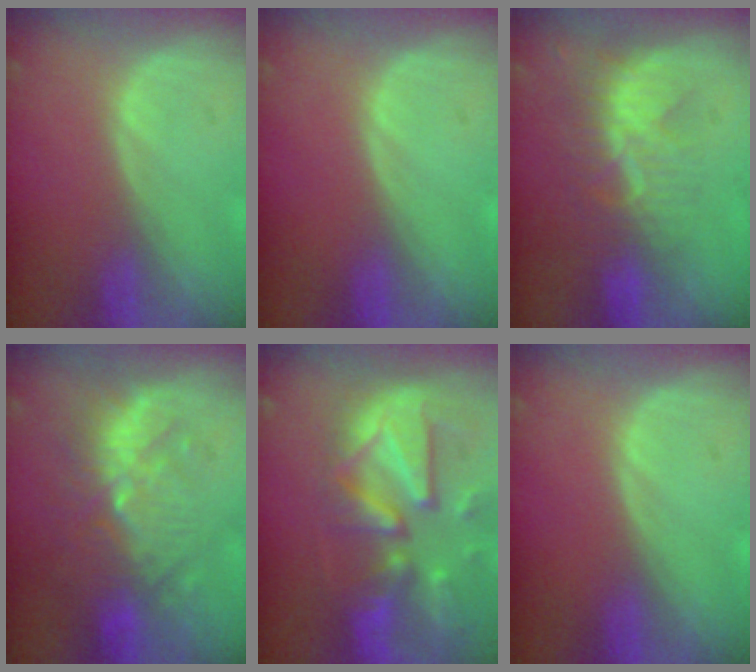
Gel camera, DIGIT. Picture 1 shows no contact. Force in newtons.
{"total": 0.0}
{"total": 8.5, "press": 7.6, "slide": 3.8}
{"total": 10.8, "press": 9.8, "slide": 4.5}
{"total": 12.6, "press": 11.0, "slide": 6.2}
{"total": 0.0}